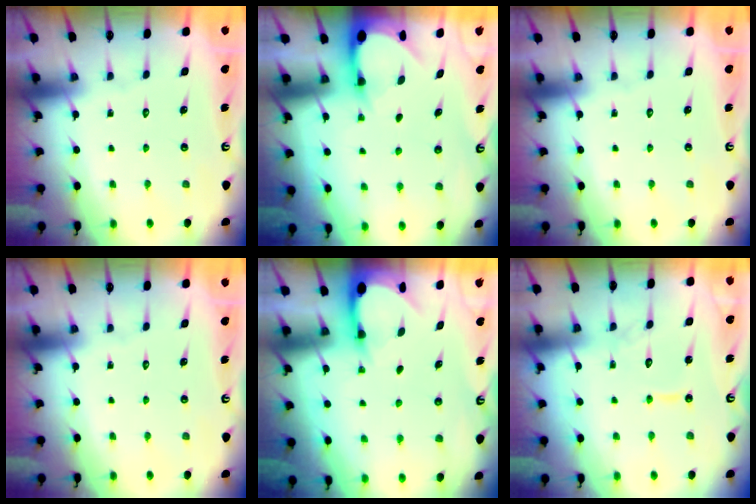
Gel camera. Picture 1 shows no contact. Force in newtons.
{"total": 3.2, "press": 3.2, "slide": 0.2}
{"total": 0.0}
{"total": 0.0}
{"total": 3.5, "press": 3.5, "slide": 0.2}
{"total": 7.8, "press": 7.7, "slide": 0.6}